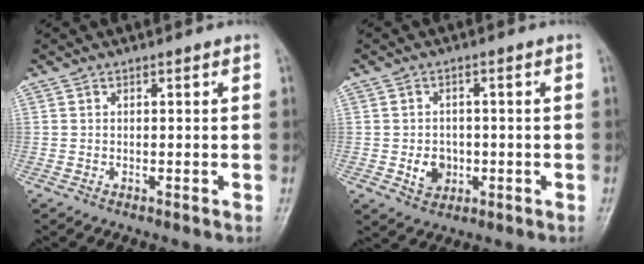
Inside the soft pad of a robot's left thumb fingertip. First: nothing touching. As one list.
[{"total": 4.6, "force": [-0.9, 3.8, 2.4], "torque": [-0.019, 0.005, -0.009]}]